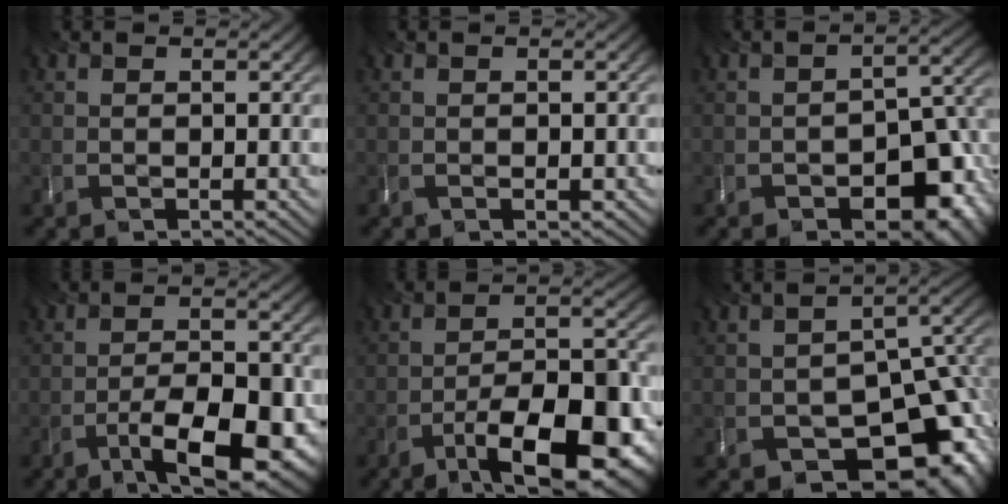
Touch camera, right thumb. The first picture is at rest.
{"total": 1.1, "force": [-0.6, 0.5, 0.7], "torque": [-0.007, -0.004, 0.001]}
{"total": 9.4, "force": [-4.7, 5.4, 6.0], "torque": [-0.088, -0.043, -0.061]}
{"total": 9.8, "force": [-5.4, 3.2, 7.6], "torque": [-0.122, -0.010, -0.078]}
{"total": 13.8, "force": [-8.1, 4.8, 10.2], "torque": [-0.155, -0.008, -0.130]}
{"total": 14.1, "force": [-7.3, 8.4, 8.6], "torque": [-0.109, -0.037, -0.097]}